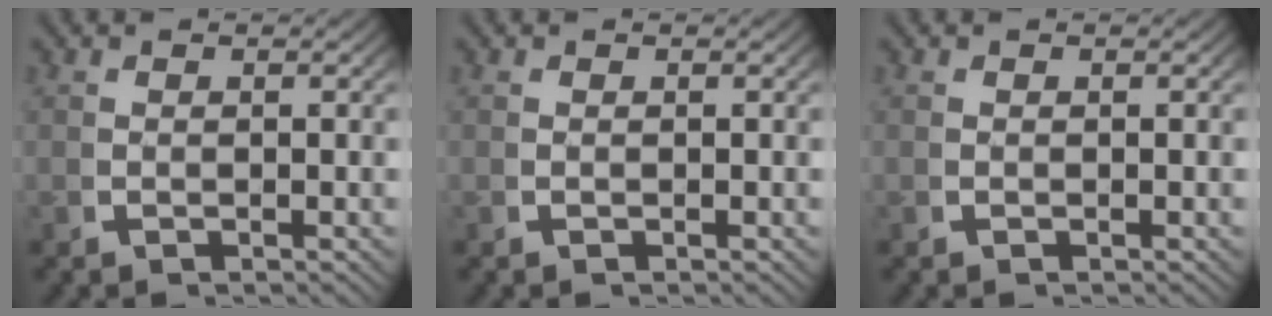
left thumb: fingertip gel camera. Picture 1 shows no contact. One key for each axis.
{"total": 0.0}
{"total": 0.0}